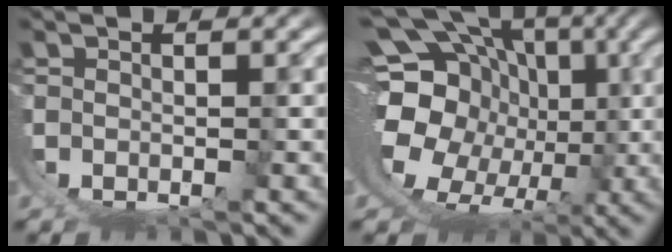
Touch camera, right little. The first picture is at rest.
{"total": 17.6, "force": [0.9, 13.5, 11.2], "torque": [-0.212, -0.039, 0.015]}